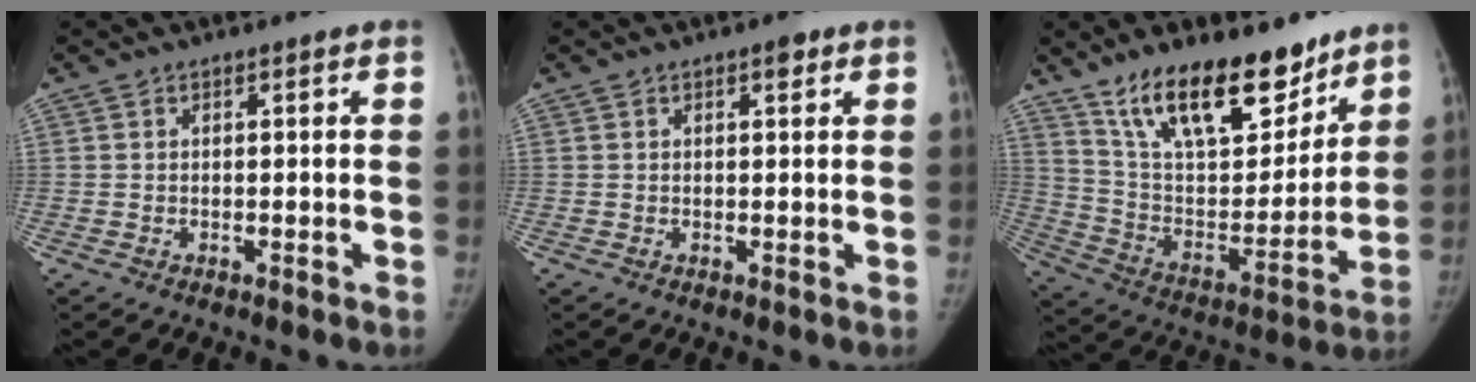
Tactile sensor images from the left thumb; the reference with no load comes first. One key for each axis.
{"total": 1.6, "fx": 0.9, "fy": 0.7, "fz": 1.1, "tx": -0.010, "ty": -0.001, "tz": 0.010}
{"total": 22.1, "fx": 15.5, "fy": 9.4, "fz": 12.7, "tx": -0.164, "ty": -0.078, "tz": 0.268}